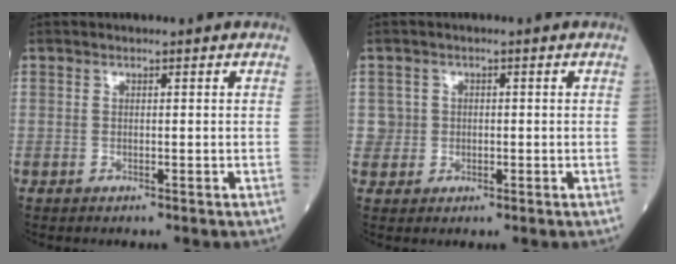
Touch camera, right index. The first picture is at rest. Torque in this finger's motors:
{"motor_torque": [-0.12, 0.07, -0.03, -0.03]}